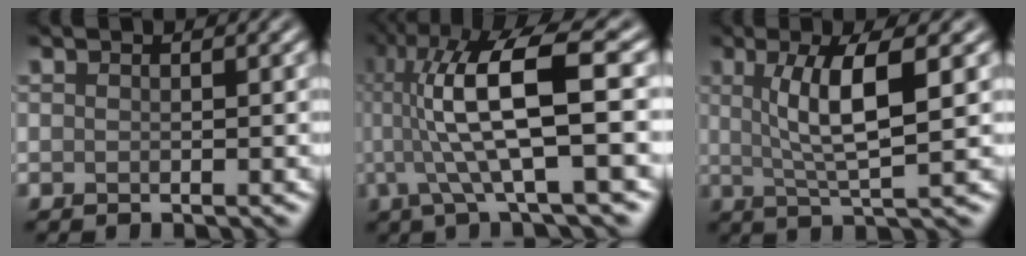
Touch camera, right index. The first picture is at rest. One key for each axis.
{"total": 10.6, "fx": 1.1, "fy": 2.4, "fz": 10.3, "tx": -0.180, "ty": 0.014, "tz": 0.021}
{"total": 6.3, "fx": 1.4, "fy": 1.3, "fz": 6.0, "tx": -0.105, "ty": 0.002, "tz": 0.028}